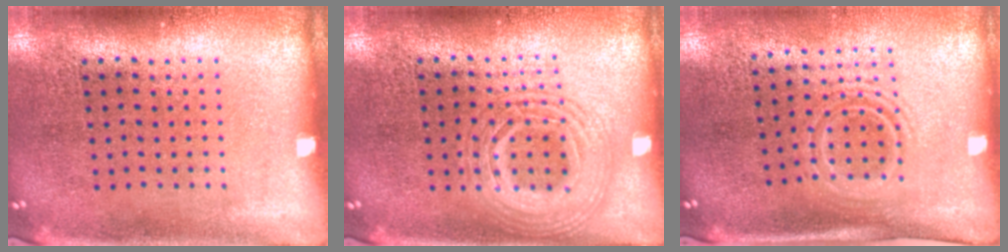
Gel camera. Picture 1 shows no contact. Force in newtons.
{"total": 2.6, "press": 2.6, "slide": 0.3}
{"total": 1.6, "press": 1.2, "slide": 1.0}